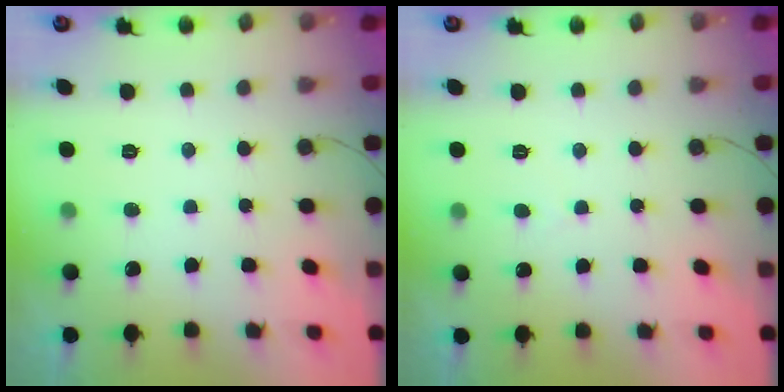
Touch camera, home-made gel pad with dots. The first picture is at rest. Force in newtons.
{"total": 2.7, "press": 2.7, "slide": 0.2}